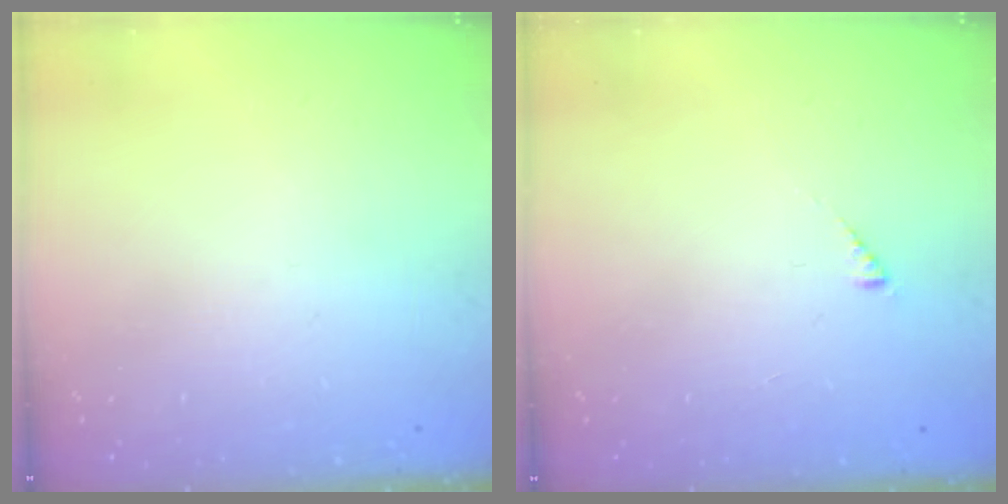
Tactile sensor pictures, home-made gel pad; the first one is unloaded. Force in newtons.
{"total": 2.0, "press": 2.0, "slide": 0.3}